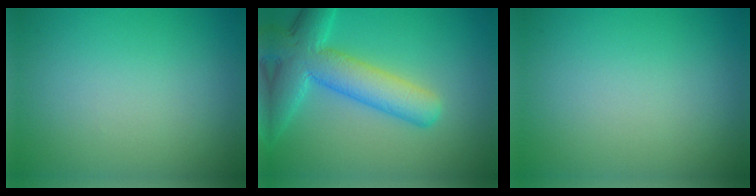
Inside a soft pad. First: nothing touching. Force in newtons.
{"total": 7.7, "press": 7.7, "slide": 0.4}
{"total": 0.0}